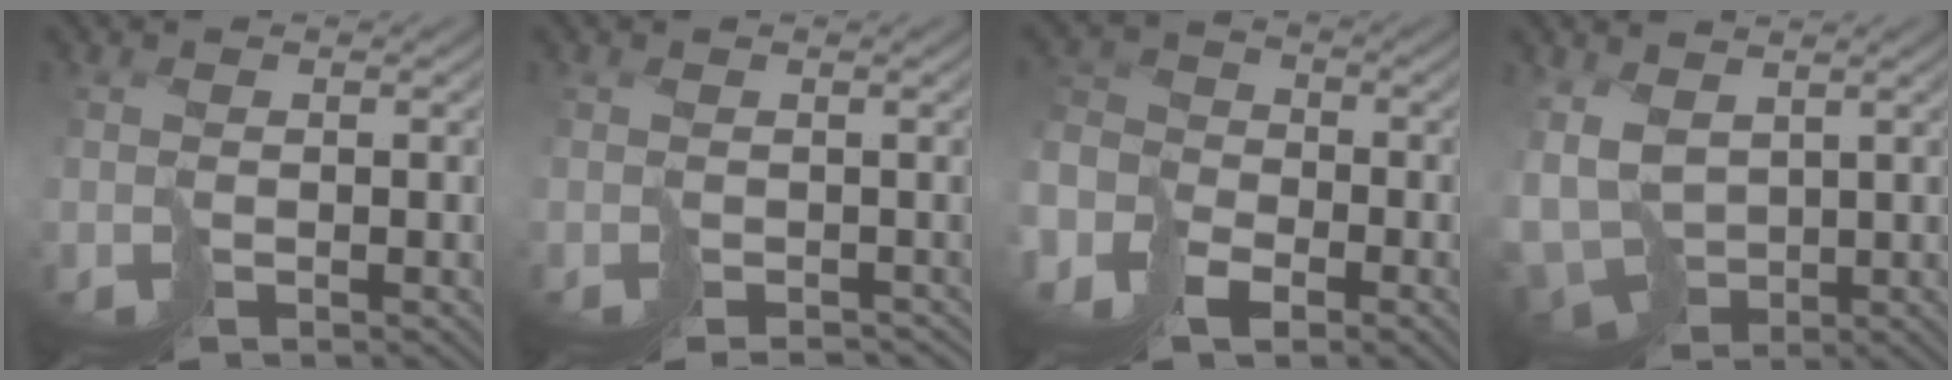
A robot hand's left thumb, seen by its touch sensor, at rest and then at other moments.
{"total": 1.9, "force": [-1.3, 1.2, 0.6], "torque": [-0.003, -0.010, -0.018]}
{"total": 8.7, "force": [-5.4, 5.3, 4.4], "torque": [-0.109, -0.032, -0.101]}
{"total": 7.7, "force": [-0.1, 5.4, 5.5], "torque": [-0.150, -0.028, 0.009]}